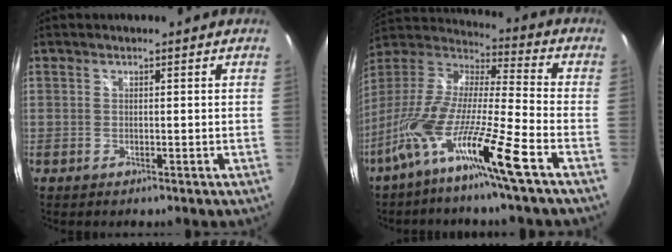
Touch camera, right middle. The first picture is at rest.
{"total": 17.0, "force": [-10.3, -0.4, 13.5], "torque": [-0.241, -0.035, -0.195]}